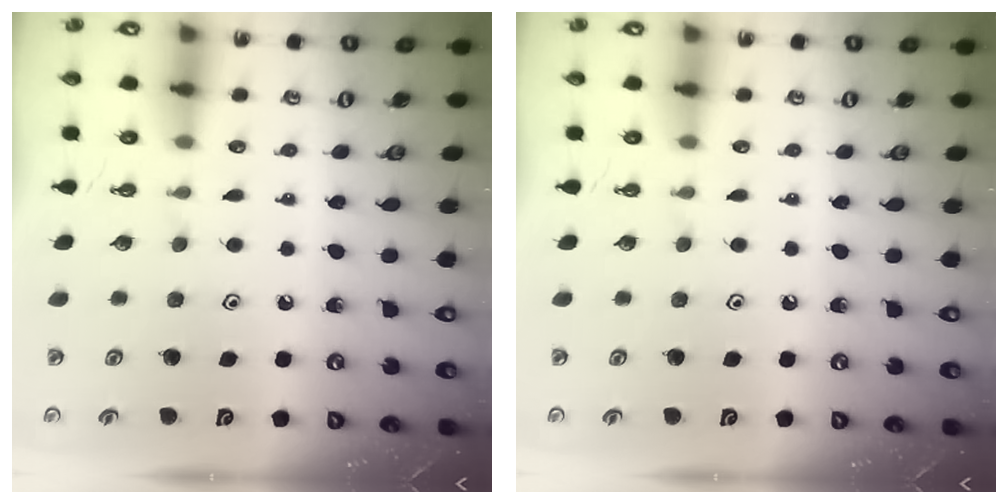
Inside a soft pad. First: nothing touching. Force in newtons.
{"total": 0.0}